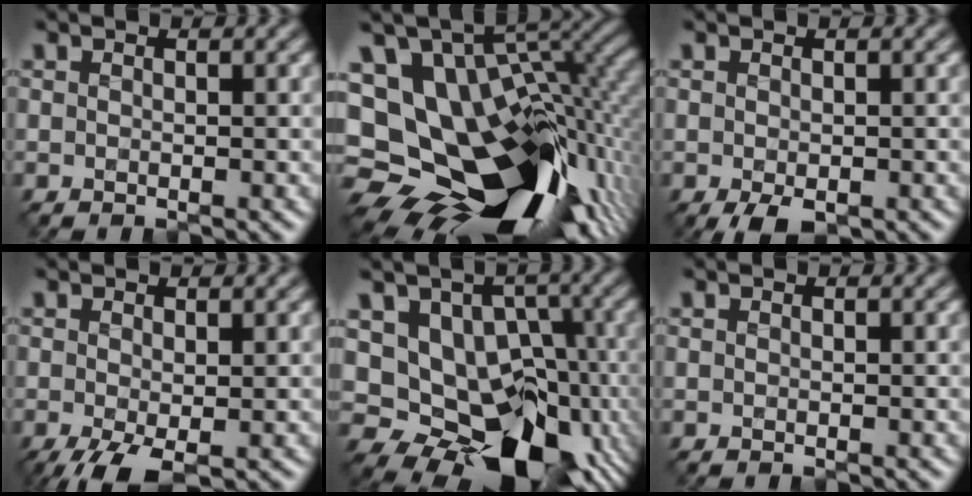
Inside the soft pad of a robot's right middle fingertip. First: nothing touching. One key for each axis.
{"total": 17.2, "fx": -3.2, "fy": 10.9, "fz": 12.9, "tx": -0.226, "ty": -0.021, "tz": -0.023}
{"total": 1.7, "fx": -1.3, "fy": 0.5, "fz": 1.1, "tx": -0.027, "ty": -0.008, "tz": -0.015}
{"total": 2.8, "fx": -1.5, "fy": 0.6, "fz": 2.3, "tx": -0.057, "ty": -0.009, "tz": -0.026}
{"total": 13.8, "fx": -3.2, "fy": 10.1, "fz": 8.8, "tx": -0.111, "ty": 0.005, "tz": -0.044}
{"total": 0.0}